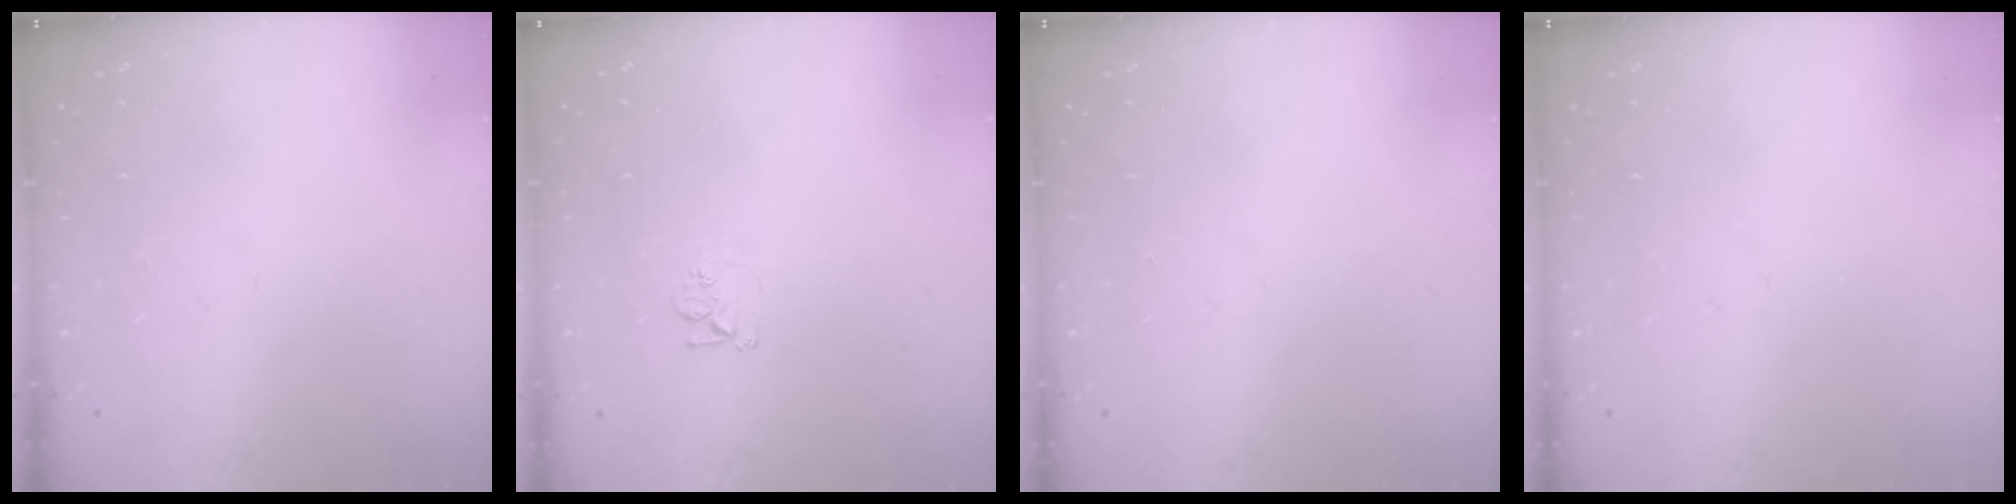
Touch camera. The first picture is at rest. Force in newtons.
{"total": 4.9, "press": 4.9, "slide": 0.3}
{"total": 0.0}
{"total": 0.0}